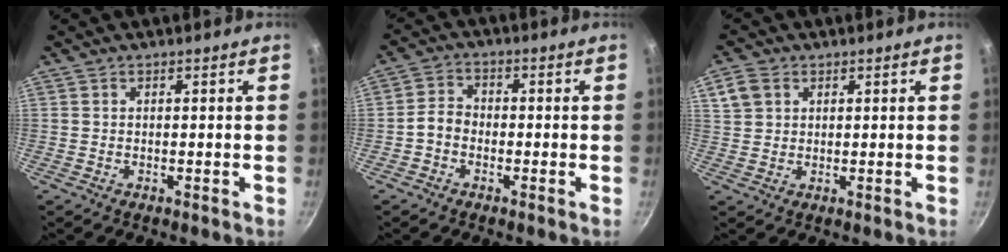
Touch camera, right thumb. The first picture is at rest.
{"total": 3.6, "force": [-1.5, 2.8, 1.8], "torque": [-0.026, 0.023, -0.038]}
{"total": 4.6, "force": [1.9, 3.6, 2.2], "torque": [-0.034, 0.002, 0.037]}